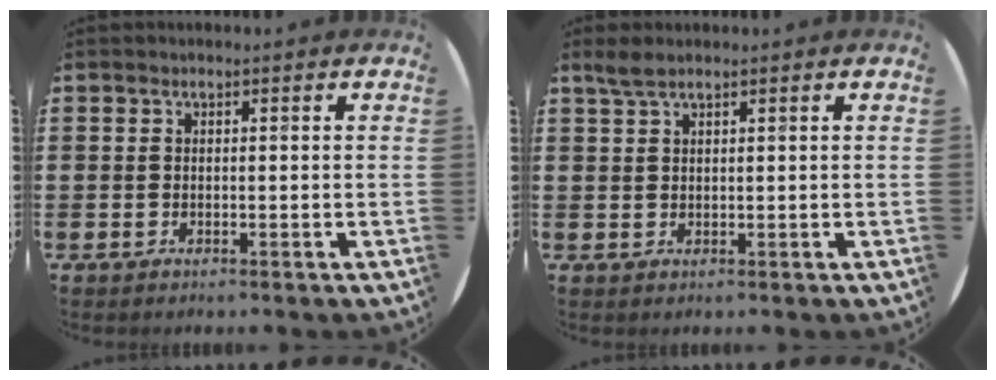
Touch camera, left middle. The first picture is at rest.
{"total": 2.0, "force": [1.6, 0.3, 1.1], "torque": [-0.024, 0.003, 0.030]}